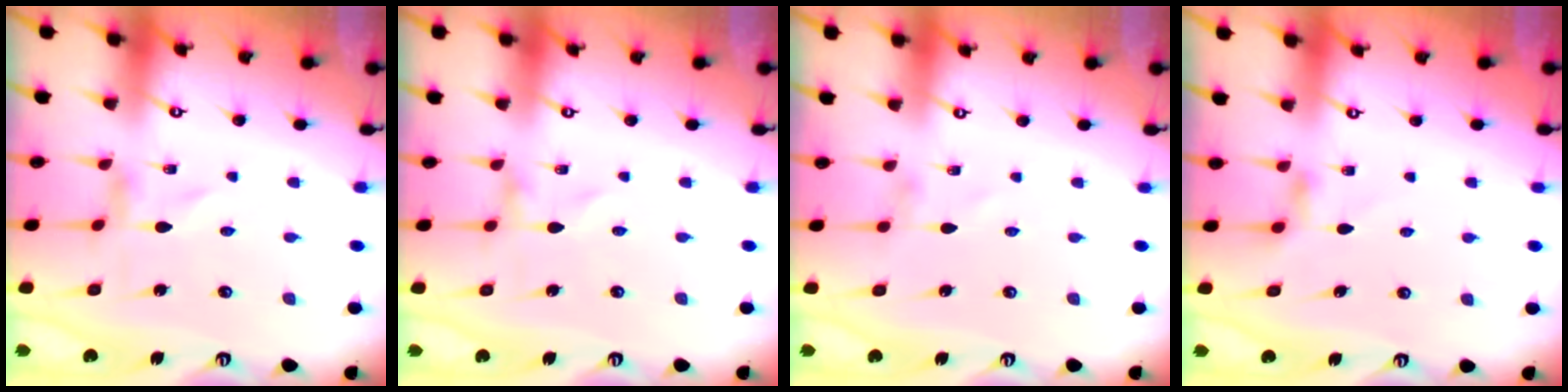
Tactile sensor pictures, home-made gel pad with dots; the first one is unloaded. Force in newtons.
{"total": 0.0}
{"total": 0.6, "press": 0.6, "slide": 0.1}
{"total": 3.1, "press": 3.1, "slide": 0.6}